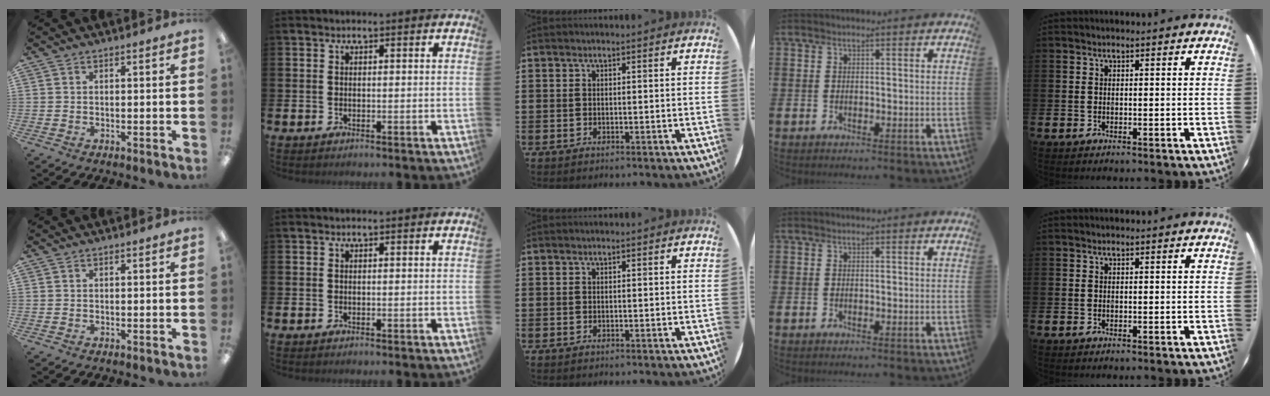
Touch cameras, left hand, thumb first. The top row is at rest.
{}